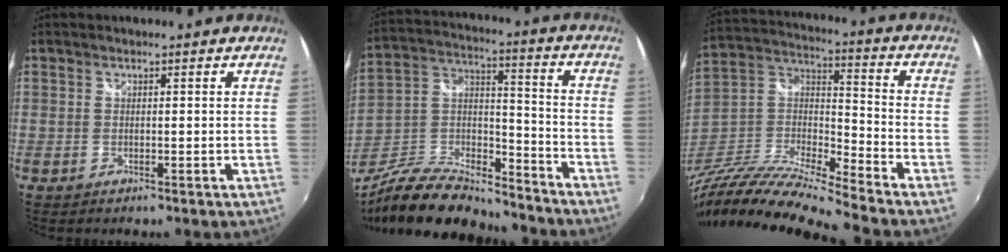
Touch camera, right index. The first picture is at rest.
{"total": 21.0, "force": [-16.3, 7.0, 11.2], "torque": [-0.227, 0.002, -0.282]}
{"total": 20.4, "force": [-16.5, 2.3, 11.8], "torque": [-0.234, -0.020, -0.321]}